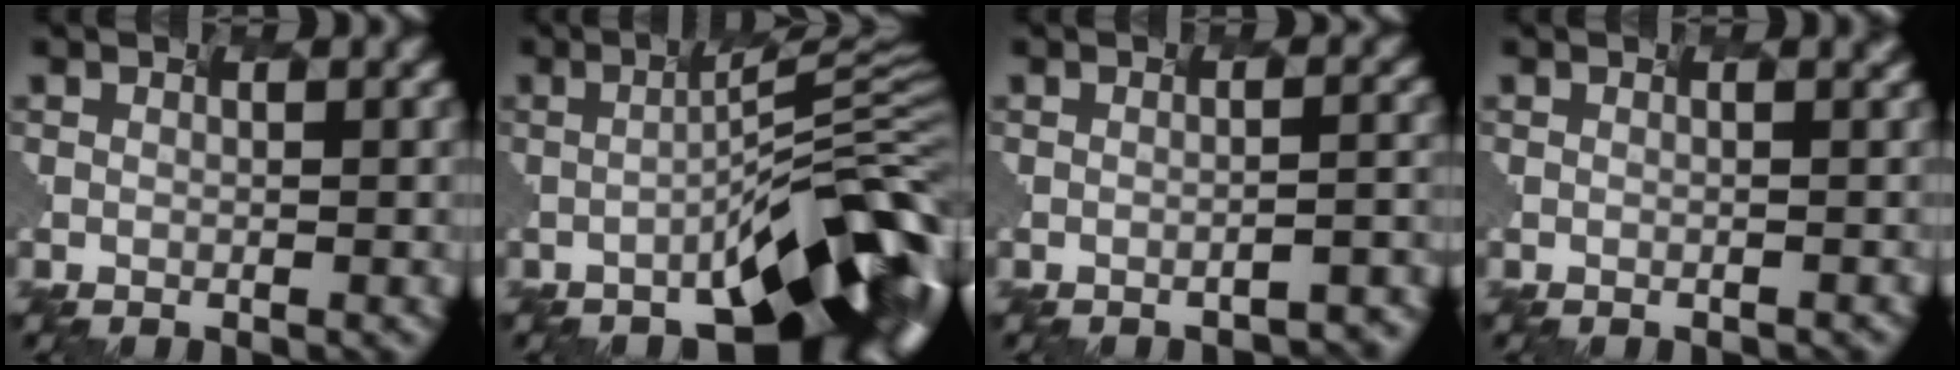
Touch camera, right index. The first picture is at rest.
{"total": 12.0, "force": [-4.6, 3.2, 10.6], "torque": [-0.146, 0.001, -0.064]}
{"total": 3.3, "force": [-2.2, 0.7, 2.3], "torque": [-0.019, 0.006, -0.024]}
{"total": 1.8, "force": [0.5, 1.1, 1.3], "torque": [0.015, 0.019, -0.007]}